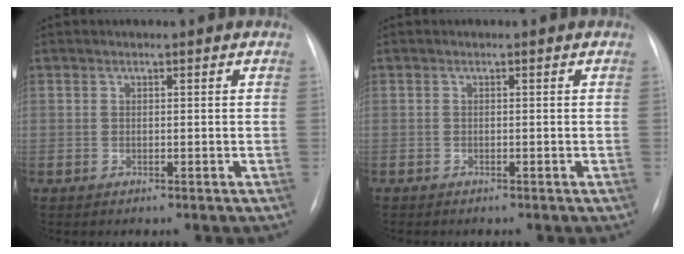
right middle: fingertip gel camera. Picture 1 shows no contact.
{"total": 0.0}